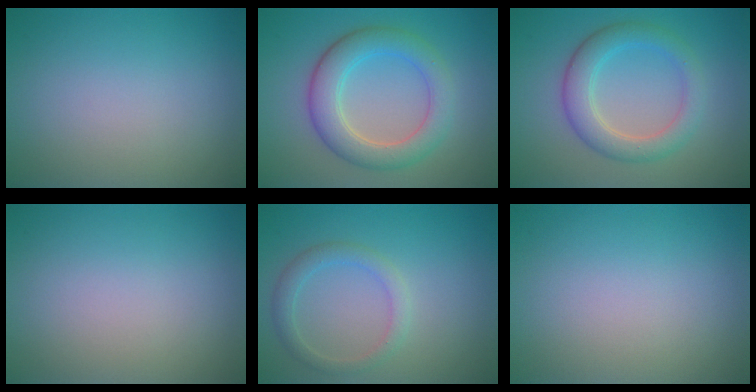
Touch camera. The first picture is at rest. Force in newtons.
{"total": 5.4, "press": 5.4, "slide": 0.2}
{"total": 4.2, "press": 4.2, "slide": 0.0}
{"total": 0.0}
{"total": 2.1, "press": 2.1, "slide": 0.3}
{"total": 0.0}